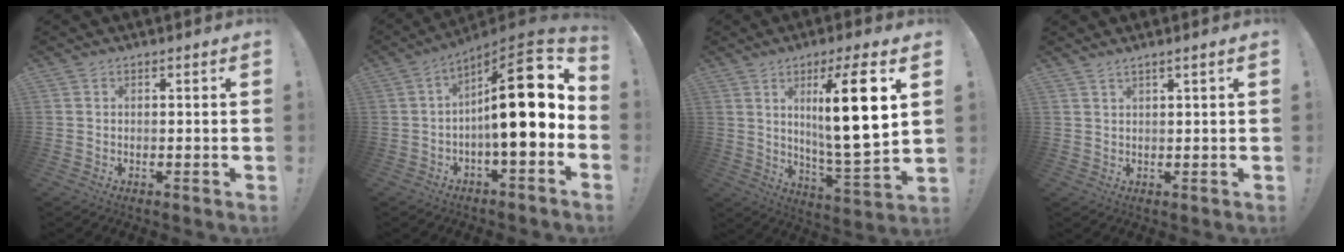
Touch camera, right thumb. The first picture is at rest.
{"total": 19.2, "force": [1.7, 5.0, 18.4], "torque": [-0.271, -0.004, 0.024]}
{"total": 17.8, "force": [5.8, 2.7, 16.6], "torque": [-0.266, -0.028, 0.073]}
{"total": 1.7, "force": [1.2, 0.0, 1.2], "torque": [-0.032, -0.001, 0.023]}